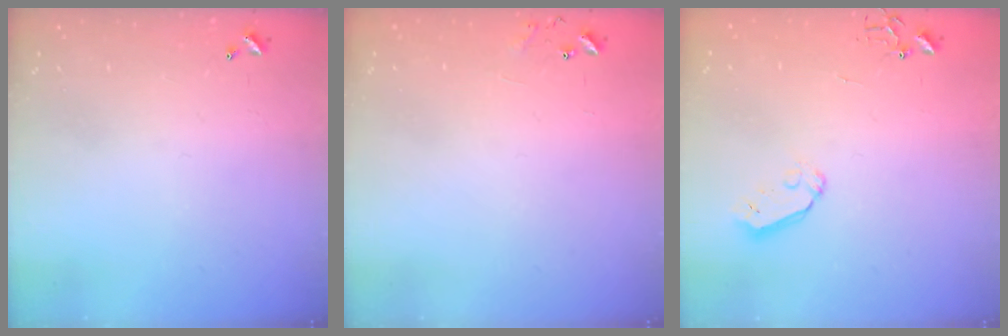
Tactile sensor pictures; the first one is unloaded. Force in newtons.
{"total": 7.0, "press": 7.0, "slide": 0.5}
{"total": 5.2, "press": 5.1, "slide": 0.5}